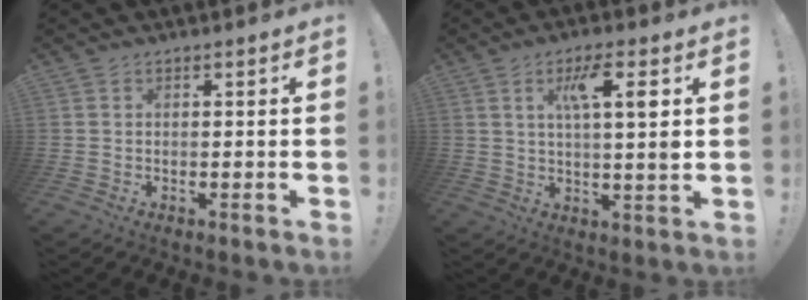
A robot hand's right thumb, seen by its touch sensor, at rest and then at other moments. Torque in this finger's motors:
{"motor_torque": [-0.40, 0.56, 1.33, 0.12, 0.11]}